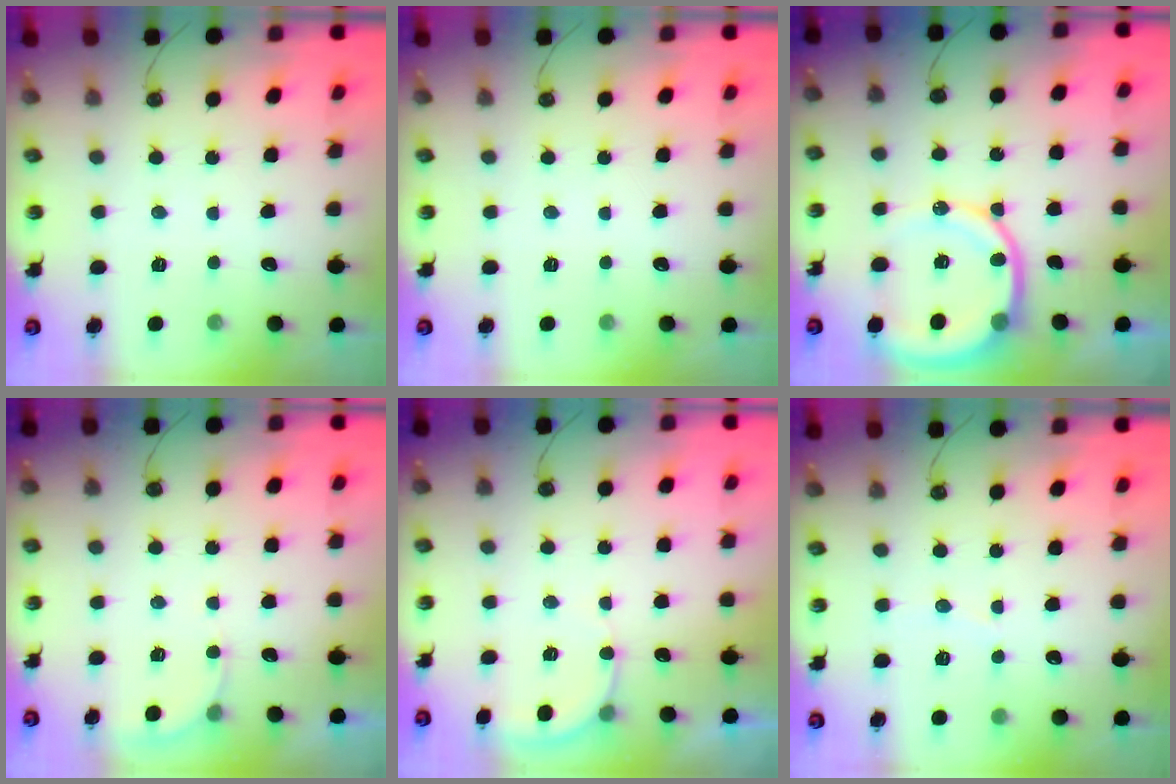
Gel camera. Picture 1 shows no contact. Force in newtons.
{"total": 0.0}
{"total": 12.9, "press": 12.8, "slide": 1.7}
{"total": 3.7, "press": 3.6, "slide": 0.2}
{"total": 5.2, "press": 5.1, "slide": 1.0}
{"total": 4.6, "press": 4.6, "slide": 0.4}